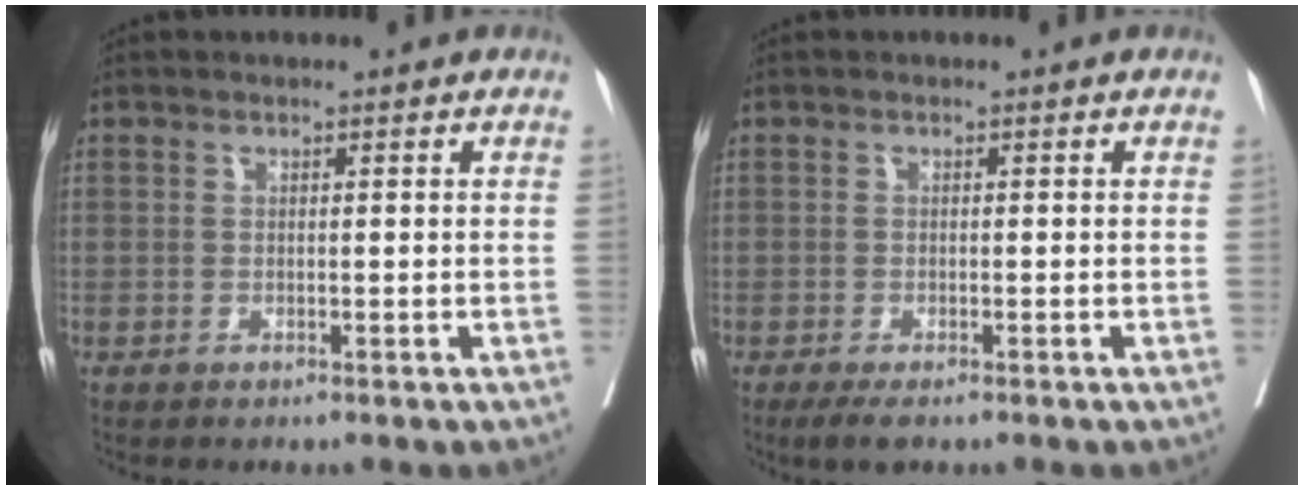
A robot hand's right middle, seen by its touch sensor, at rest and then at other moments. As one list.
[{"total": 3.1, "force": [-2.2, 0.8, 2.0], "torque": [-0.029, -0.005, -0.033]}]